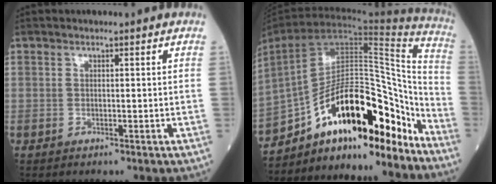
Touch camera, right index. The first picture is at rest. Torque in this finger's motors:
{"motor_torque": [1.08, -1.06, 0.66, 0.21]}